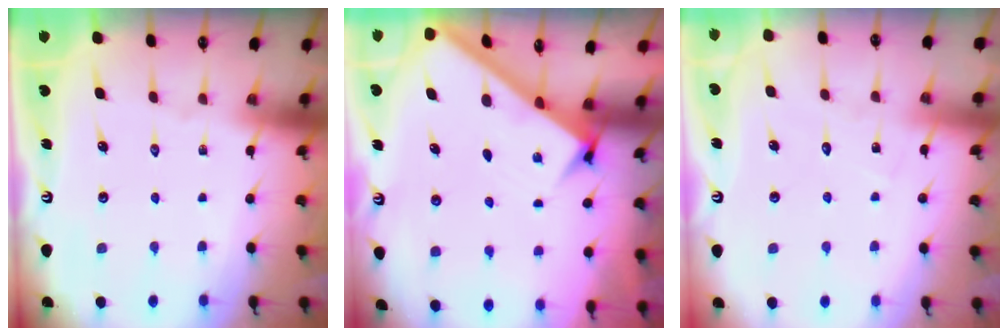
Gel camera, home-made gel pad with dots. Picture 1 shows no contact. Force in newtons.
{"total": 2.9, "press": 2.9, "slide": 0.4}
{"total": 6.2, "press": 6.1, "slide": 0.5}